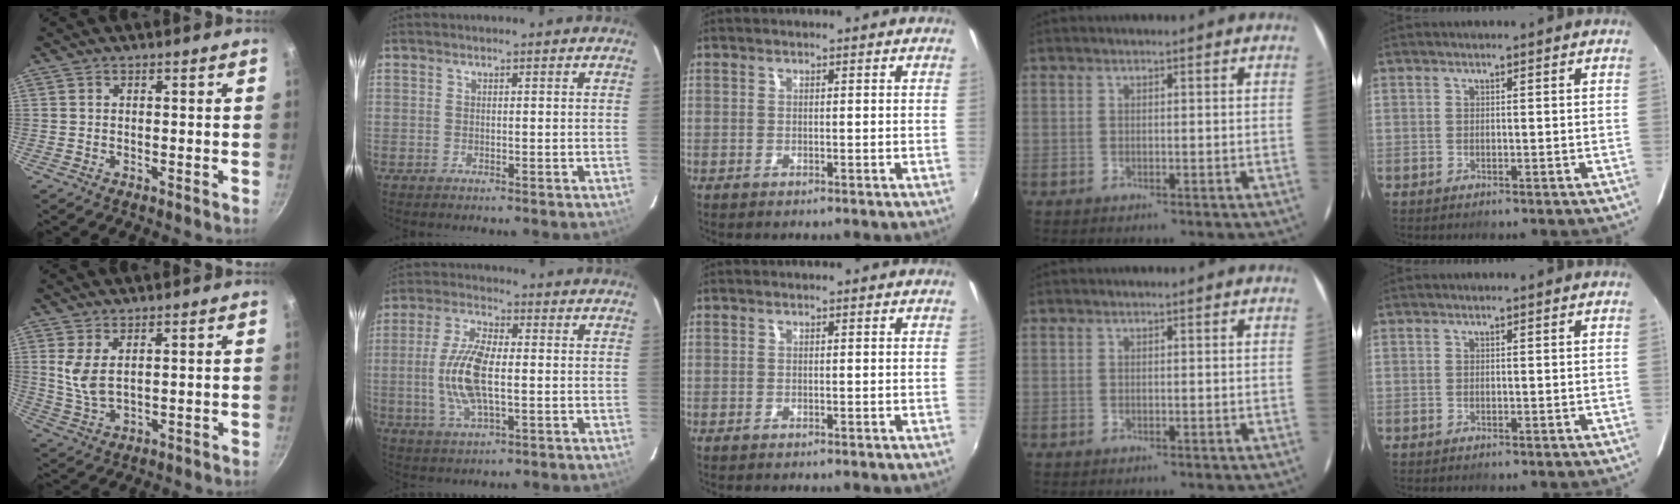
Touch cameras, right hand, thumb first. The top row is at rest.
{"thumb": {"total": 5.5, "force": [2.0, 2.7, 4.3], "torque": [-0.083, -0.022, 0.046]}, "index": {"total": 11.6, "force": [-0.7, 4.5, 10.7], "torque": [-0.224, 0.003, -0.013]}}